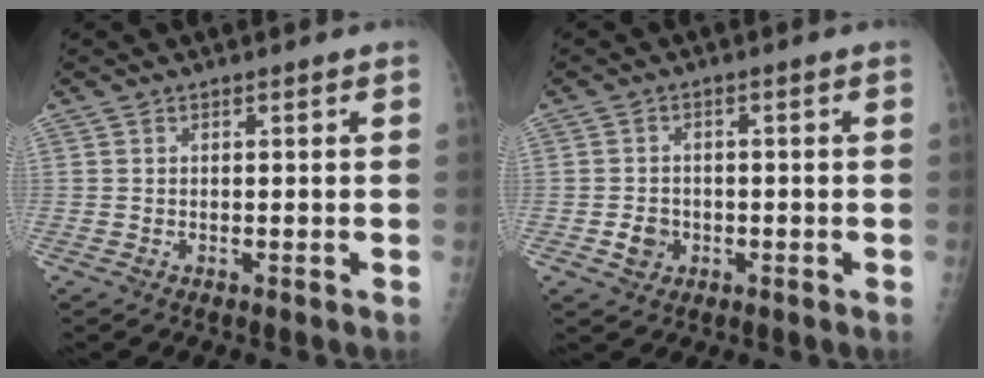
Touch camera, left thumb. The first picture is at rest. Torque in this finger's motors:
{"motor_torque": [0.35, -0.24, 0.34, 0.14, 0.04]}